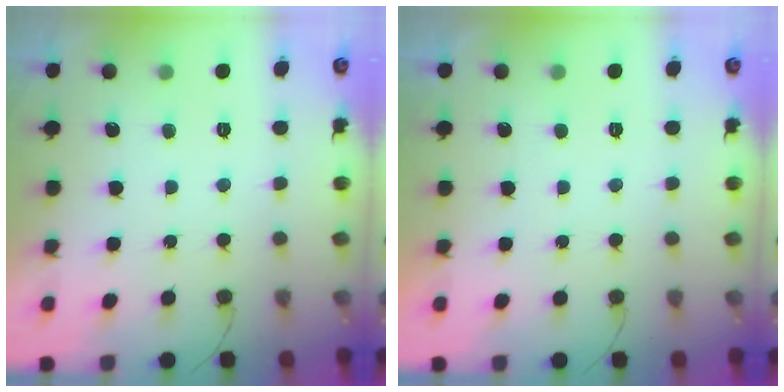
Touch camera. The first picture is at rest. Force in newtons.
{"total": 0.0}